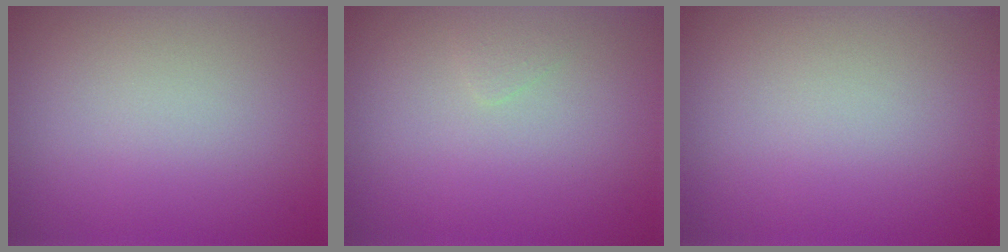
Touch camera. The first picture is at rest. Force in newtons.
{"total": 0.5, "press": 0.5, "slide": 0.0}
{"total": 0.0}